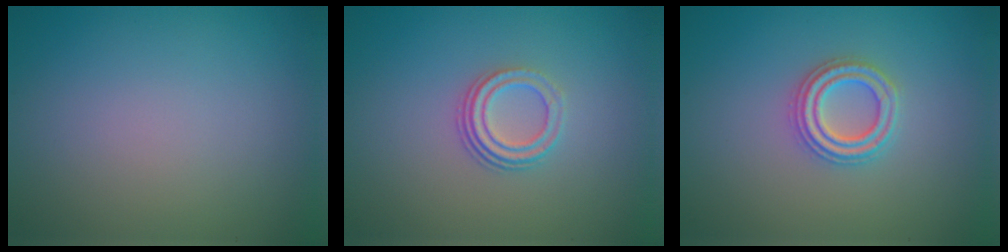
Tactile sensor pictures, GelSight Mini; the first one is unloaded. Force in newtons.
{"total": 3.0, "press": 2.1, "slide": 2.1}
{"total": 2.7, "press": 2.7, "slide": 0.5}